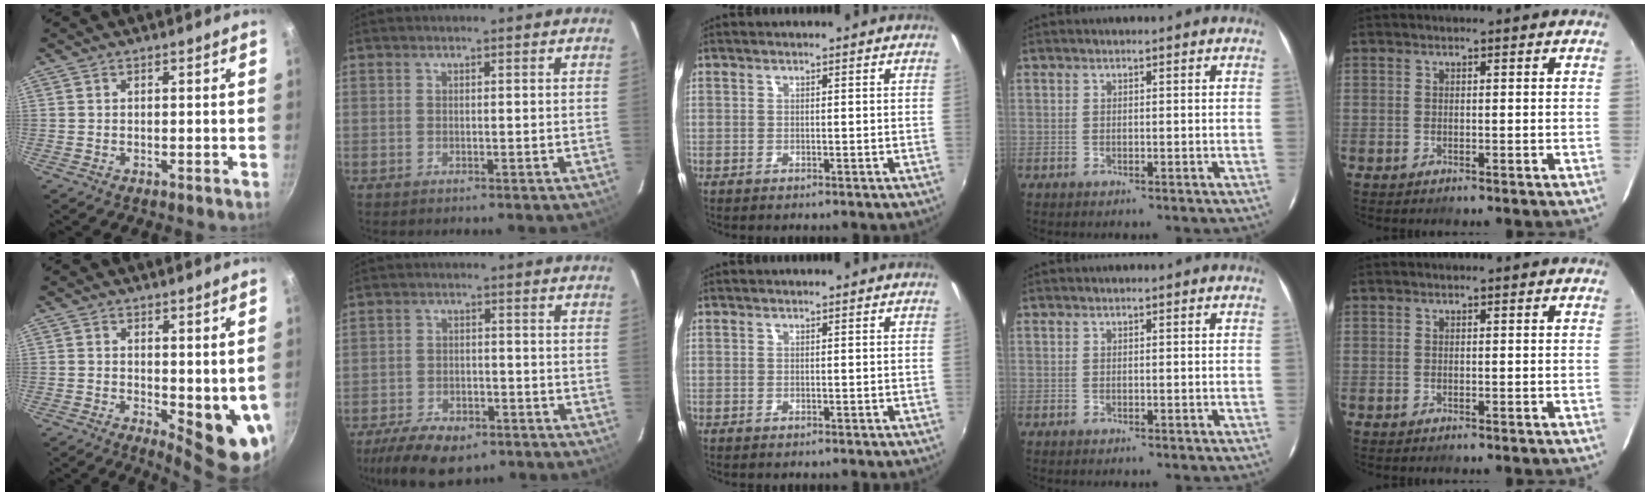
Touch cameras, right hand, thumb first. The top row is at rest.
{"thumb": {"total": 8.8, "force": [0.9, 3.8, 7.9], "torque": [-0.088, -0.024, 0.021]}, "index": {"total": 12.7, "force": [-8.9, 6.1, 6.7], "torque": [-0.161, -0.018, -0.139]}}